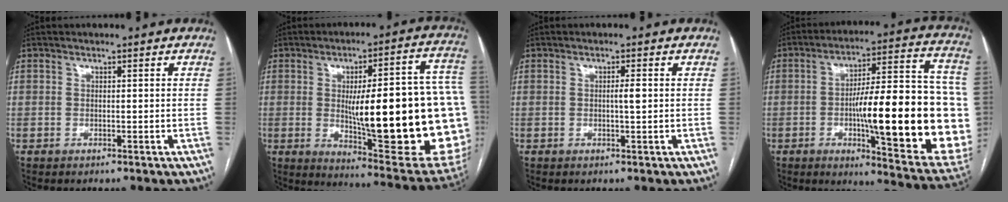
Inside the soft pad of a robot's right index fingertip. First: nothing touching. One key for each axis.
{"total": 31.6, "fx": -1.7, "fy": 5.1, "fz": 31.1, "tx": -0.322, "ty": 0.009, "tz": -0.016}
{"total": 1.5, "fx": 0.0, "fy": 0.0, "fz": 1.5, "tx": -0.029, "ty": 0.000, "tz": 0.001}
{"total": 29.0, "fx": -3.9, "fy": 4.5, "fz": 28.4, "tx": -0.314, "ty": 0.012, "tz": -0.053}